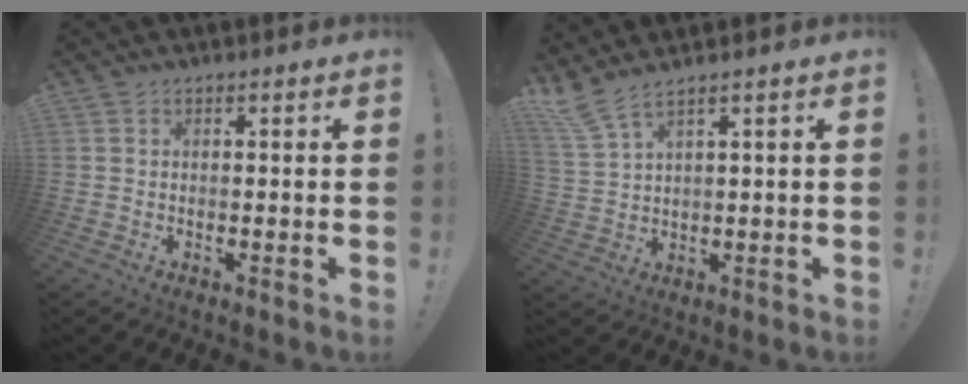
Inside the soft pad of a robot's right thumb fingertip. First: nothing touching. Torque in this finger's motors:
{"motor_torque": [0.31, 1.71, 0.19, 0.30, 0.29]}